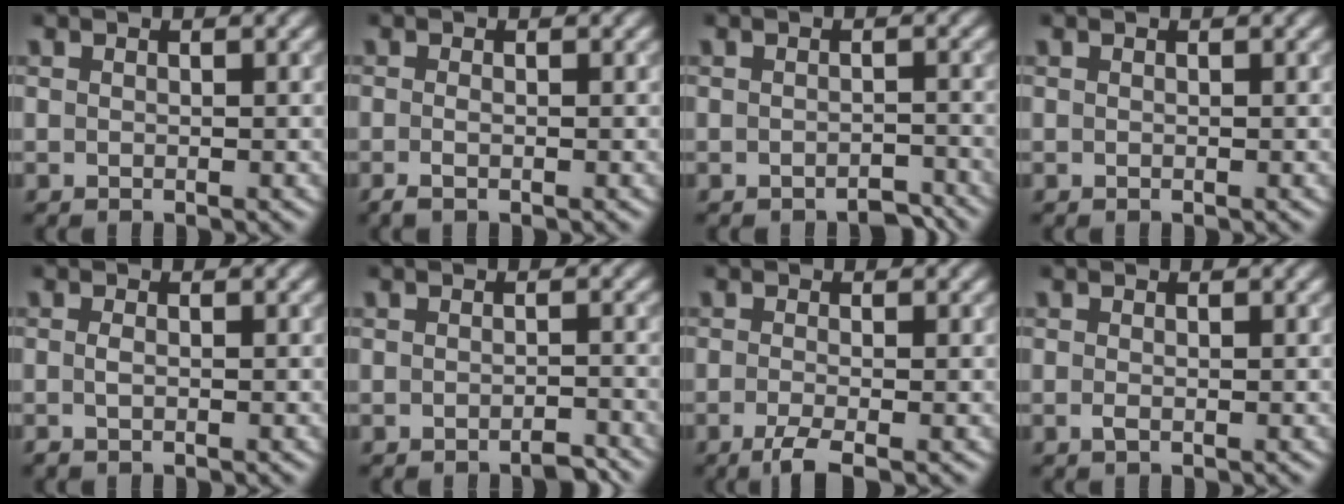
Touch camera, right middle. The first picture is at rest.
{"total": 1.1, "force": [-0.6, 0.3, 1.0], "torque": [-0.020, -0.005, -0.013]}
{"total": 1.5, "force": [-1.3, 0.4, 0.5], "torque": [-0.007, 0.003, -0.021]}
{"total": 0.0}
{"total": 0.9, "force": [-0.2, 0.3, 0.8], "torque": [-0.016, -0.001, -0.006]}
{"total": 1.4, "force": [-1.2, 0.2, 0.7], "torque": [-0.007, 0.002, -0.021]}
{"total": 2.3, "force": [-1.2, 0.5, 1.9], "torque": [-0.033, -0.006, -0.031]}
{"total": 0.6, "force": [-0.2, 0.2, 0.6], "torque": [-0.014, -0.003, -0.003]}